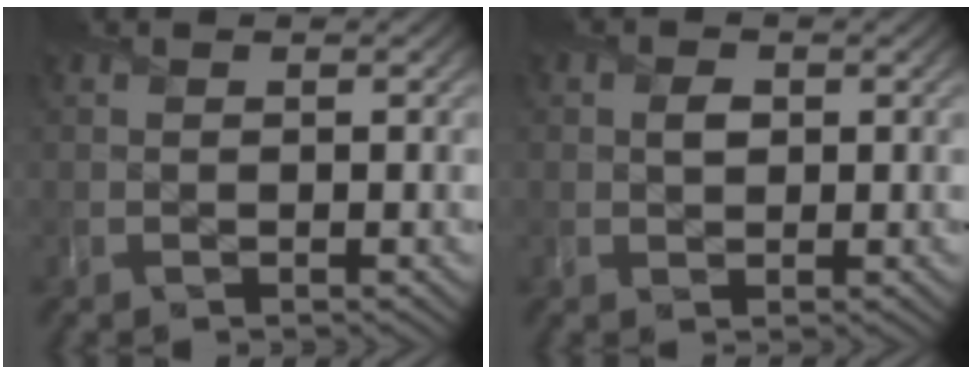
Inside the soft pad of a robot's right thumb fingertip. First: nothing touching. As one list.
[{"total": 1.8, "force": [0.3, 1.5, 1.1], "torque": [-0.022, -0.003, 0.002]}]